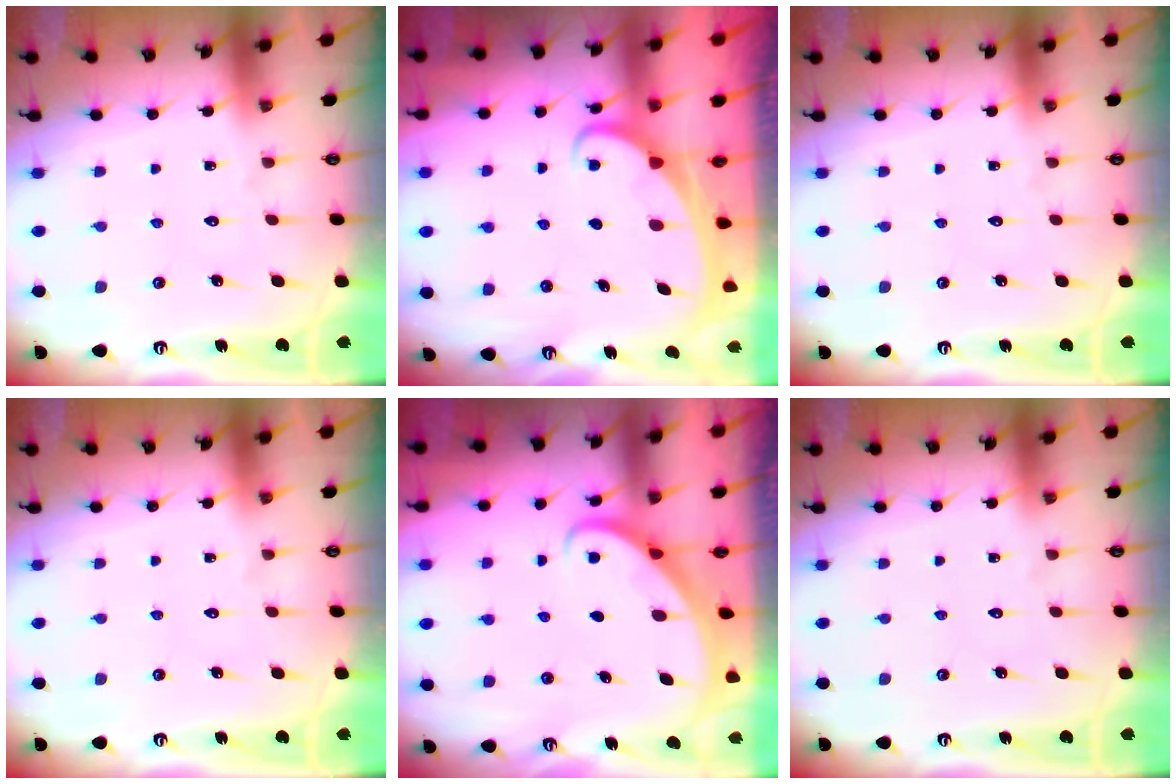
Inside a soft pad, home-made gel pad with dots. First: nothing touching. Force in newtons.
{"total": 2.0, "press": 2.0, "slide": 0.1}
{"total": 0.0}
{"total": 0.0}
{"total": 2.6, "press": 2.6, "slide": 0.2}
{"total": 0.0}